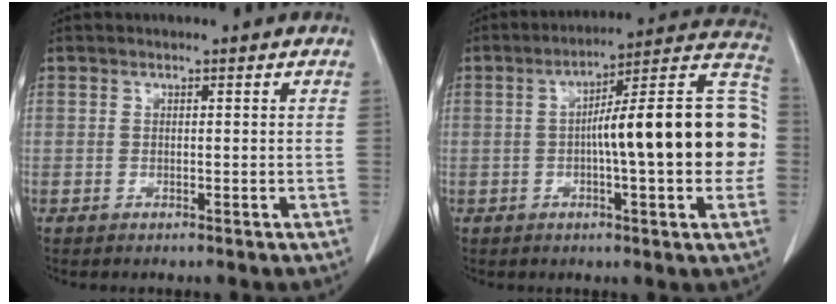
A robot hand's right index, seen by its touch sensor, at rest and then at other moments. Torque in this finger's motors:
{"motor_torque": [1.16, 0.02, 0.47, 0.21]}